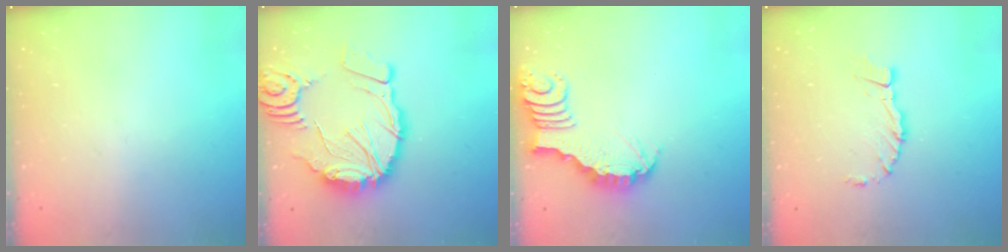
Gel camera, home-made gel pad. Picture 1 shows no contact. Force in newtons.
{"total": 18.0, "press": 17.9, "slide": 2.3}
{"total": 3.9, "press": 3.9, "slide": 0.4}
{"total": 4.8, "press": 4.8, "slide": 0.3}